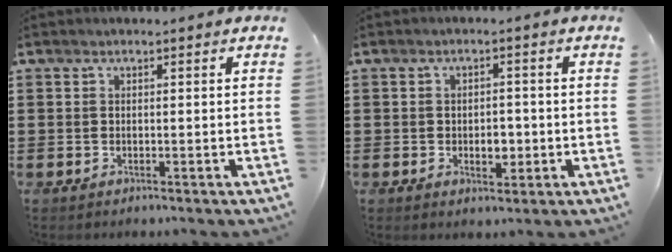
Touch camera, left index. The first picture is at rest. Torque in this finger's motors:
{"motor_torque": [0.06, 0.04, 0.07, 0.05]}